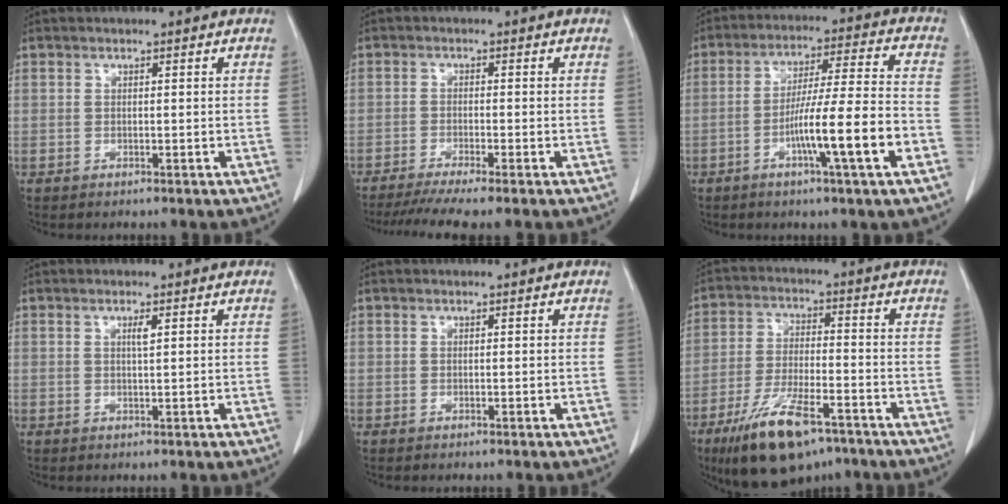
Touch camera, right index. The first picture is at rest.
{"total": 7.4, "force": [-6.0, -0.7, 4.2], "torque": [-0.059, -0.017, -0.095]}
{"total": 12.8, "force": [-4.7, -0.5, 11.9], "torque": [-0.201, 0.001, -0.077]}
{"total": 1.2, "force": [0.5, -0.1, 1.1], "torque": [-0.023, -0.001, 0.009]}
{"total": 0.0}
{"total": 13.6, "force": [-8.9, 3.9, 9.5], "torque": [-0.182, -0.018, -0.152]}